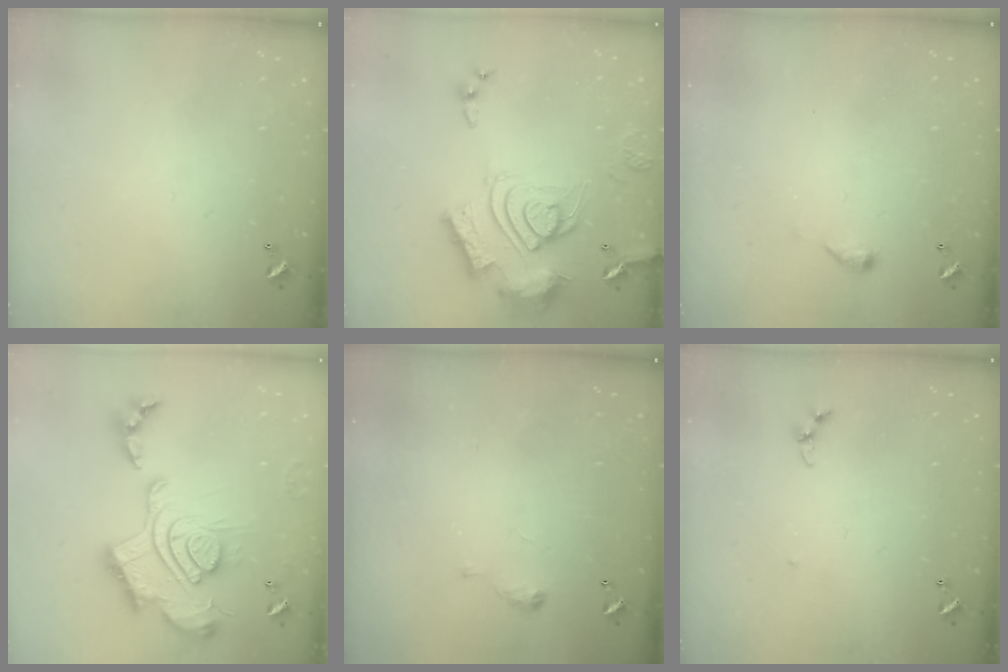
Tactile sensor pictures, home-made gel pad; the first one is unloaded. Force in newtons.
{"total": 20.1, "press": 20.0, "slide": 1.9}
{"total": 3.5, "press": 3.4, "slide": 0.6}
{"total": 2.5, "press": 1.9, "slide": 1.7}
{"total": 4.8, "press": 4.7, "slide": 0.6}
{"total": 3.5, "press": 3.4, "slide": 0.4}